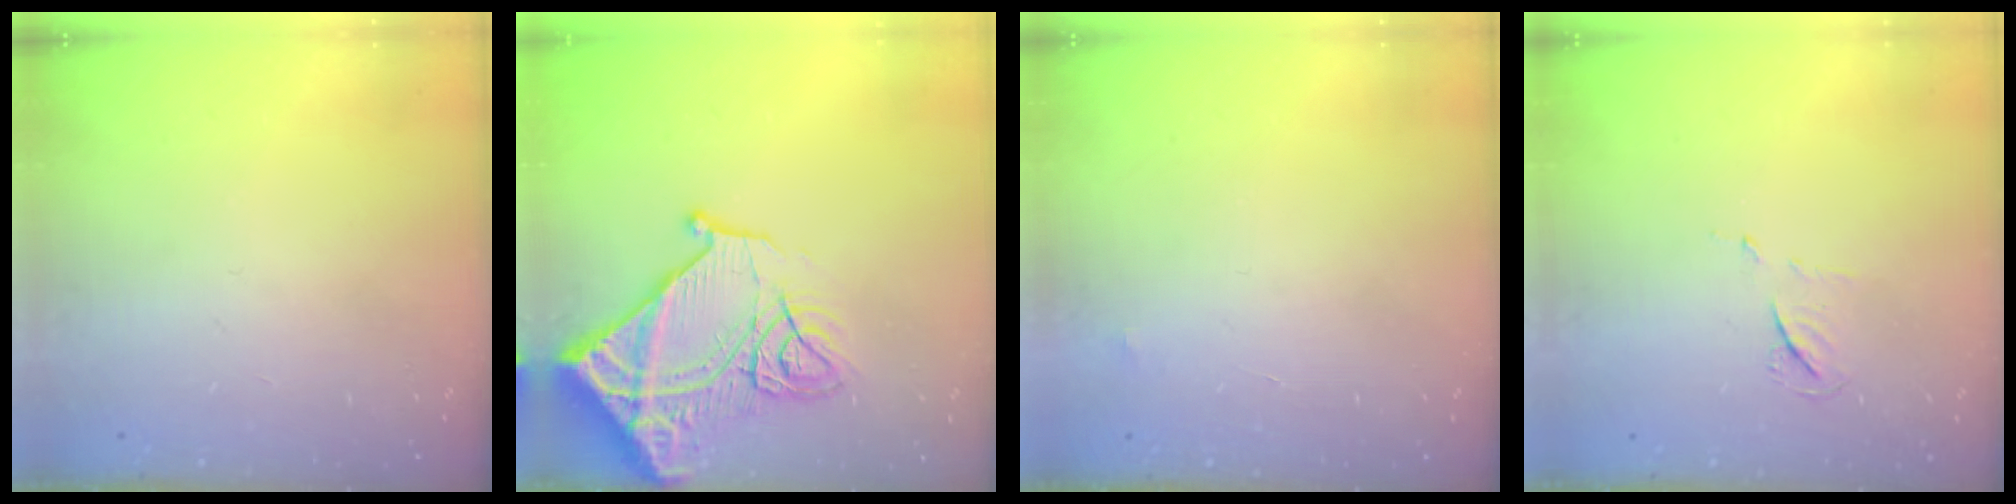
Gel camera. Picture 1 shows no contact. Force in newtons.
{"total": 19.6, "press": 19.5, "slide": 2.0}
{"total": 4.0, "press": 4.0, "slide": 0.2}
{"total": 5.6, "press": 5.6, "slide": 0.8}